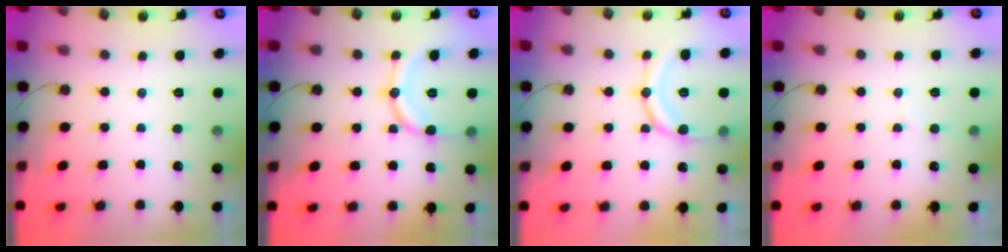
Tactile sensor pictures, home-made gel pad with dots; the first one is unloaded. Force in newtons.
{"total": 11.9, "press": 11.9, "slide": 0.6}
{"total": 14.2, "press": 14.1, "slide": 1.7}
{"total": 4.8, "press": 4.8, "slide": 0.4}